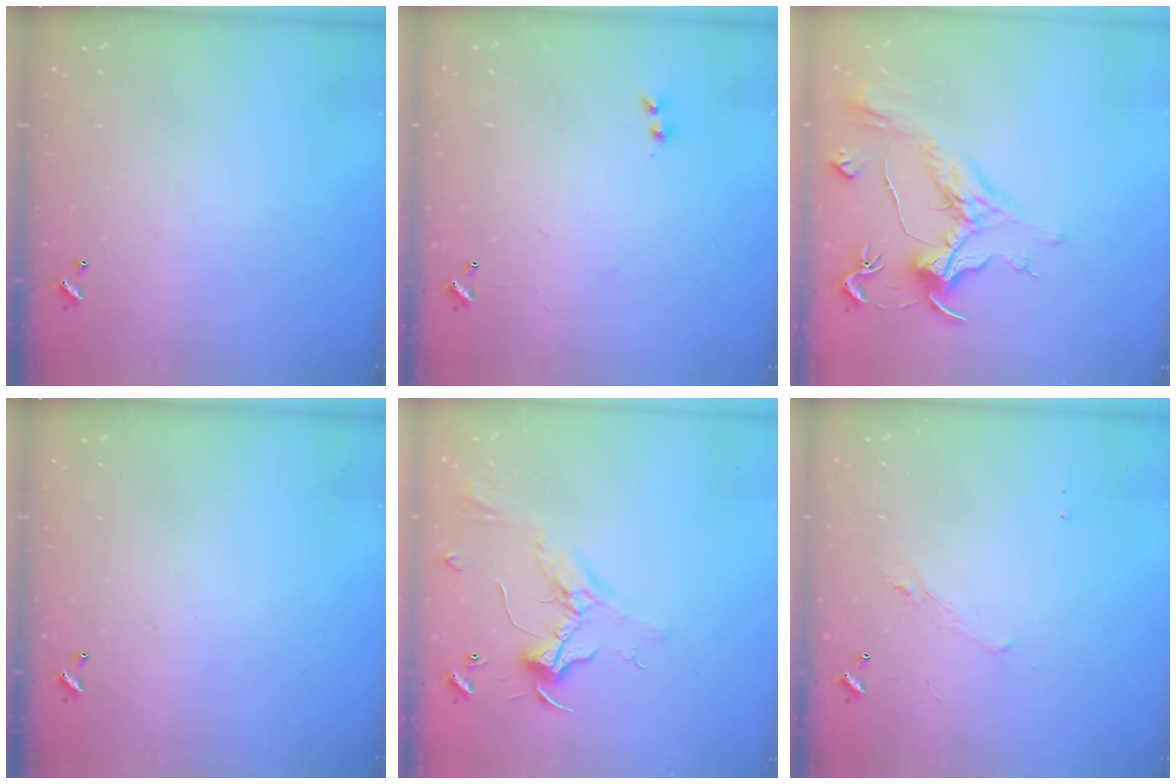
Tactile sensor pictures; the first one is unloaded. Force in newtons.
{"total": 1.8, "press": 1.8, "slide": 0.3}
{"total": 1.1, "press": 0.1, "slide": 1.1}
{"total": 0.0}
{"total": 2.4, "press": 2.3, "slide": 0.7}
{"total": 1.3, "press": 1.2, "slide": 0.6}